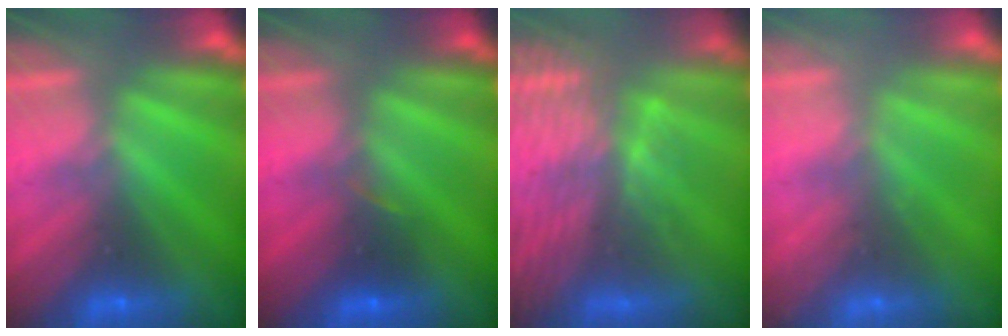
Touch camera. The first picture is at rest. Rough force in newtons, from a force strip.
{"total": 2.6}
{"total": 11.8}
{"total": 2.3}